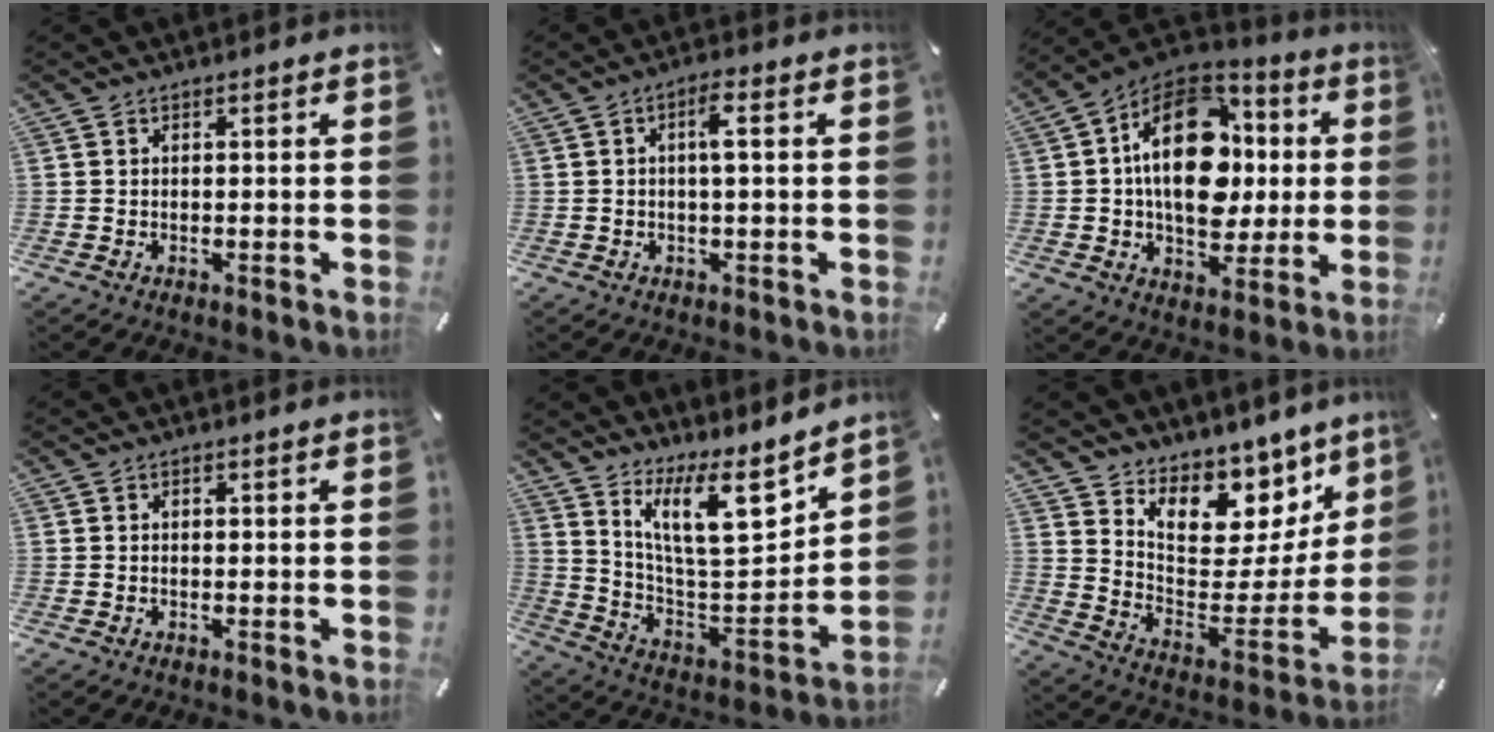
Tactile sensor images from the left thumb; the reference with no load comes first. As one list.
[{"total": 4.1, "force": [0.4, 0.9, 4.0], "torque": [-0.071, 0.005, 0.002]}, {"total": 22.9, "force": [1.8, 15.4, 16.8], "torque": [-0.268, 0.005, 0.034]}, {"total": 0.0}, {"total": 17.8, "force": [10.7, 7.3, 12.2], "torque": [-0.189, -0.068, 0.182]}, {"total": 11.7, "force": [9.4, 6.7, 1.9], "torque": [-0.014, -0.111, 0.165]}]